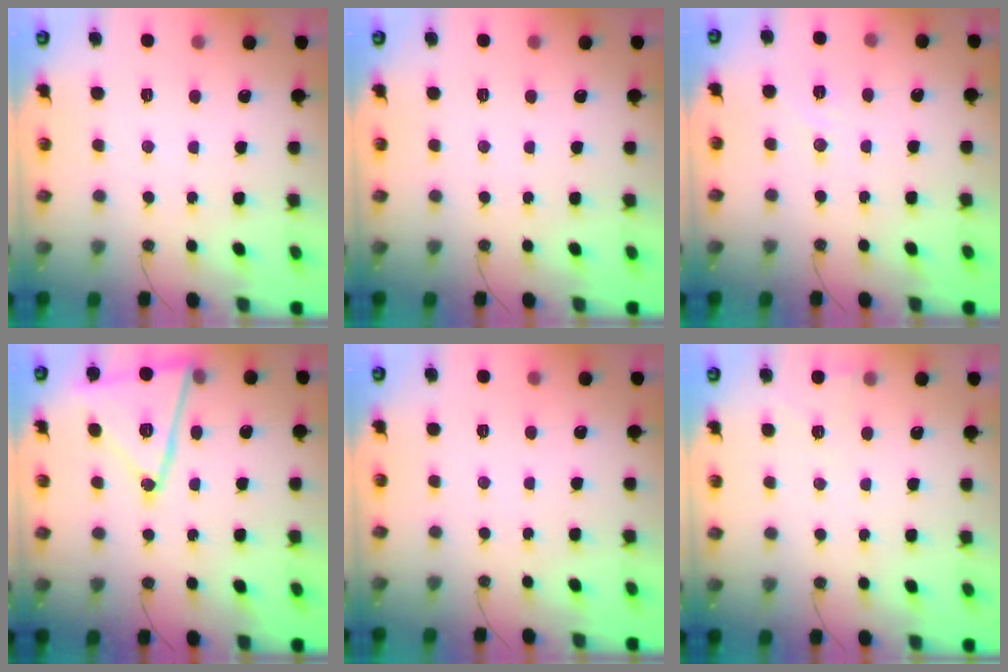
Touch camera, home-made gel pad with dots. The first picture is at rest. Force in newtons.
{"total": 0.0}
{"total": 5.1, "press": 4.8, "slide": 1.8}
{"total": 15.8, "press": 15.6, "slide": 2.5}
{"total": 0.0}
{"total": 2.6, "press": 2.1, "slide": 1.5}